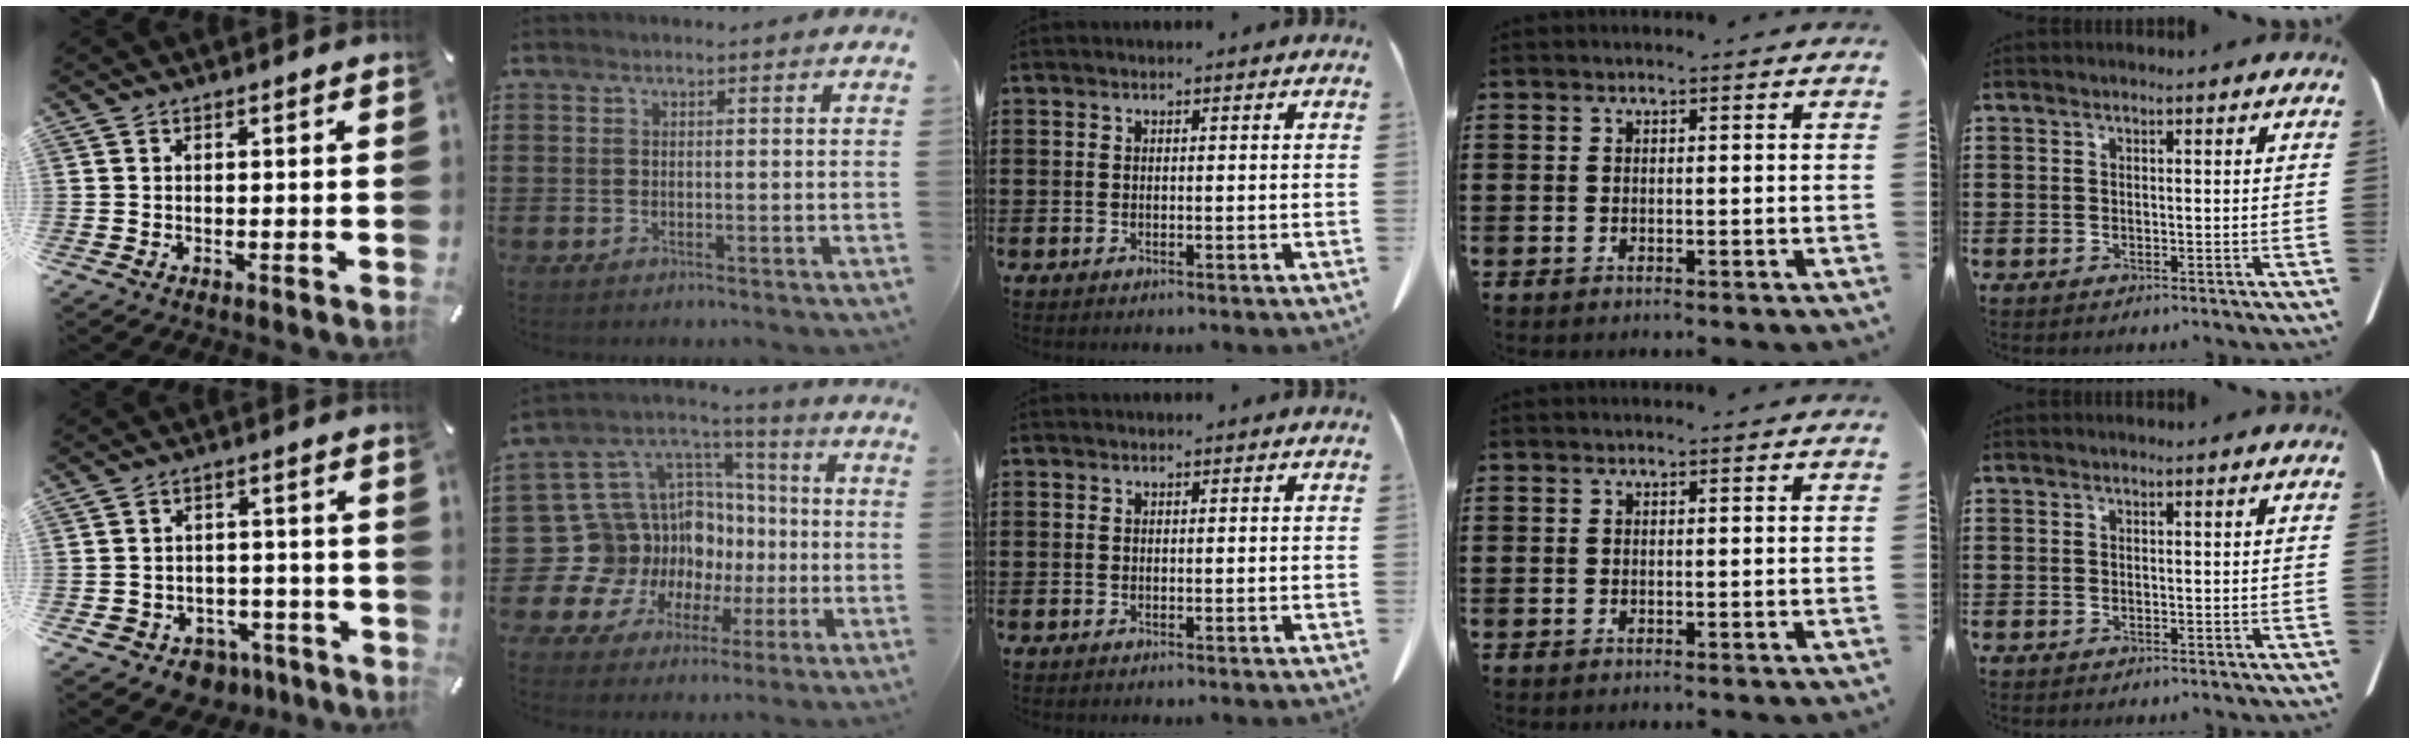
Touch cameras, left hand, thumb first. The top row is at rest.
{"thumb": {"total": 5.8, "force": [-3.3, 4.6, 1.1], "torque": [-0.024, 0.024, -0.060]}, "index": {"total": 16.3, "force": [-3.5, 15.0, 5.2], "torque": [-0.155, -0.028, -0.021]}}